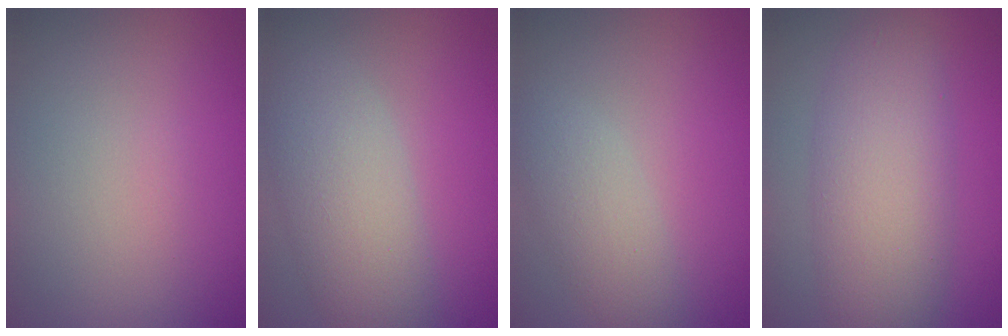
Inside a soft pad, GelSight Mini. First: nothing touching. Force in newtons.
{"total": 5.1, "press": 5.1, "slide": 0.4}
{"total": 2.8, "press": 2.8, "slide": 0.2}
{"total": 6.4, "press": 6.4, "slide": 0.1}